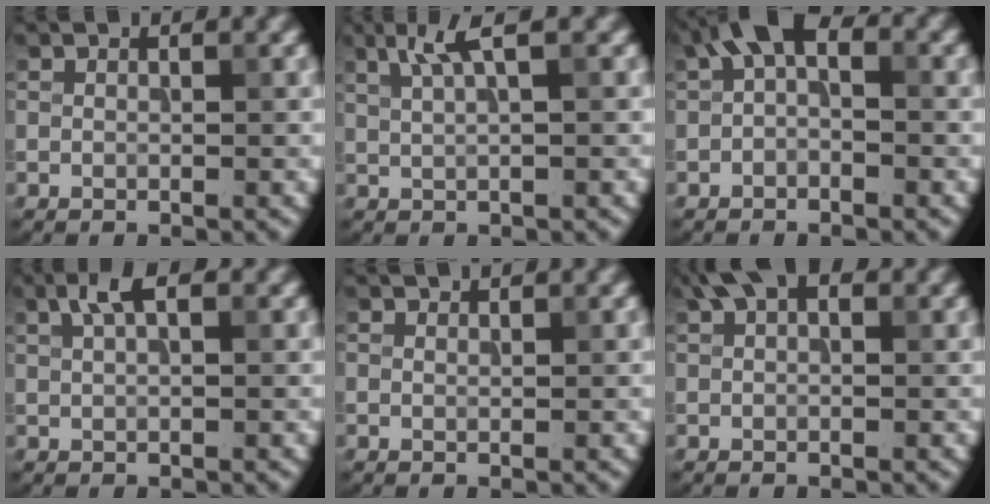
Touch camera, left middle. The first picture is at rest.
{"total": 3.1, "force": [1.7, 0.6, 2.5], "torque": [-0.041, 0.004, 0.033]}
{"total": 3.8, "force": [0.3, 2.1, 3.1], "torque": [-0.050, 0.018, -0.009]}
{"total": 2.4, "force": [1.2, 0.8, 1.9], "torque": [-0.037, 0.006, 0.022]}
{"total": 0.6, "force": [0.6, 0.0, 0.0], "torque": [0.002, -0.002, 0.011]}
{"total": 3.2, "force": [1.8, 1.7, 2.1], "torque": [-0.030, 0.009, 0.025]}